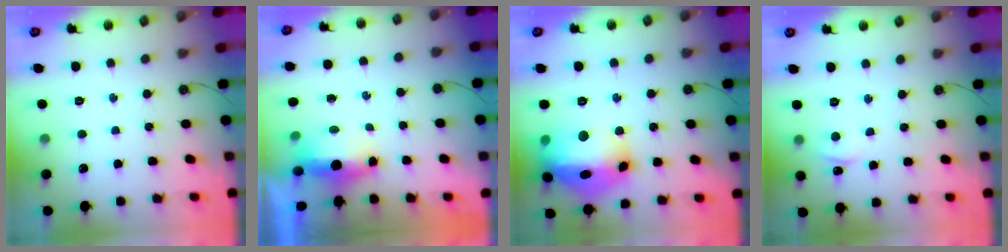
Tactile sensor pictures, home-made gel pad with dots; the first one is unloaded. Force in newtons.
{"total": 14.7, "press": 7.2, "slide": 12.8}
{"total": 21.8, "press": 21.6, "slide": 2.9}
{"total": 2.3, "press": 2.2, "slide": 0.3}